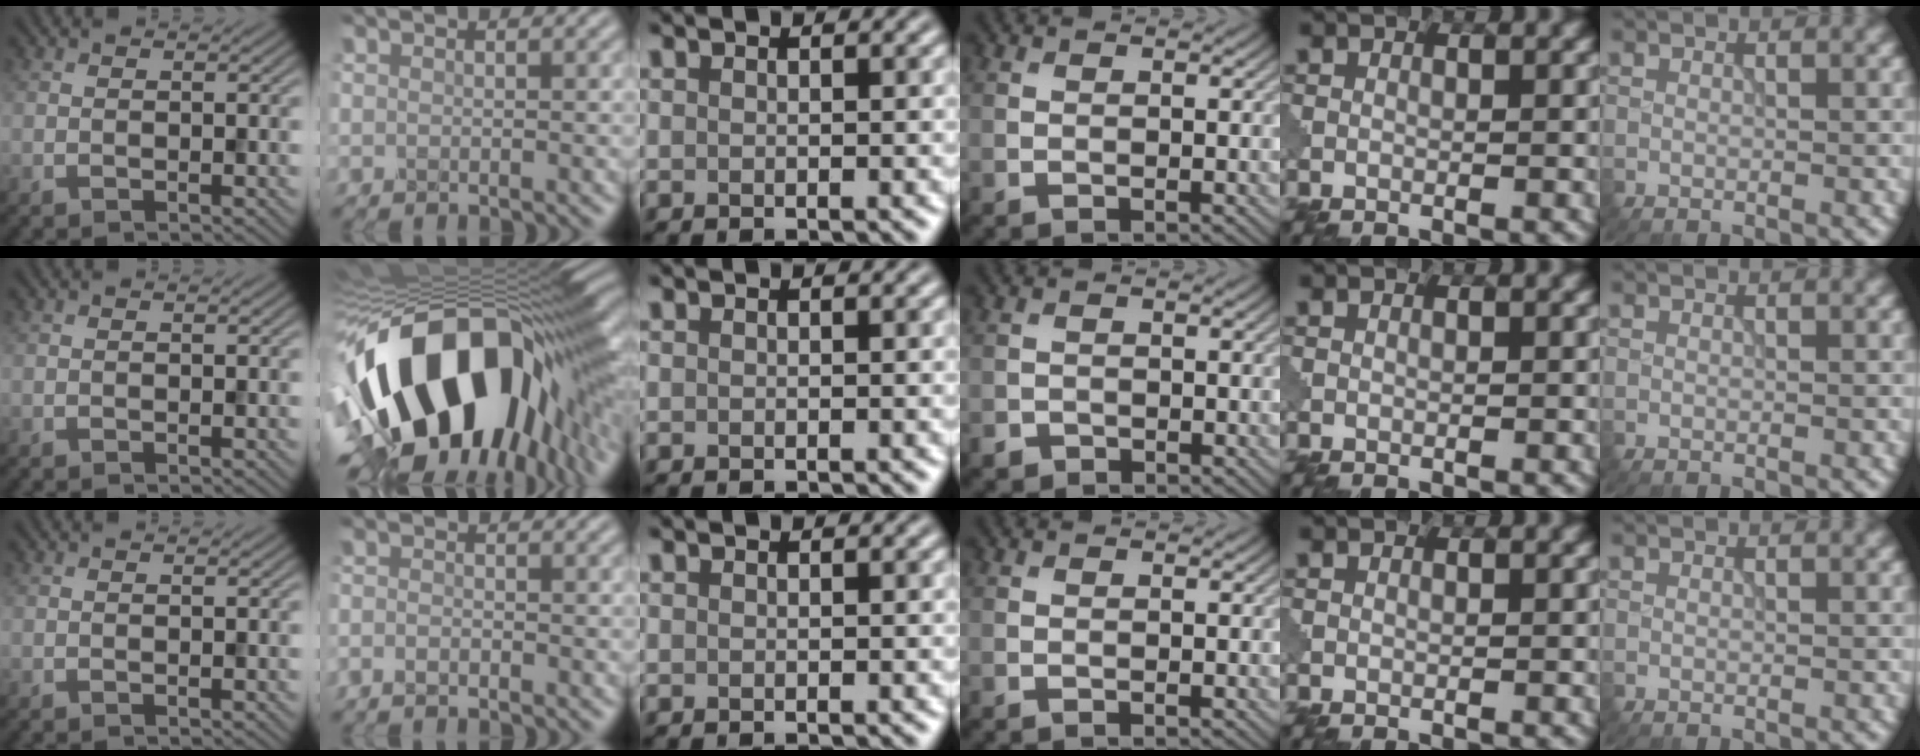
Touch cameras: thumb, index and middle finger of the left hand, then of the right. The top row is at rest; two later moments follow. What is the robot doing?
{"motion": "assemble", "object": "puzzle pieces"}